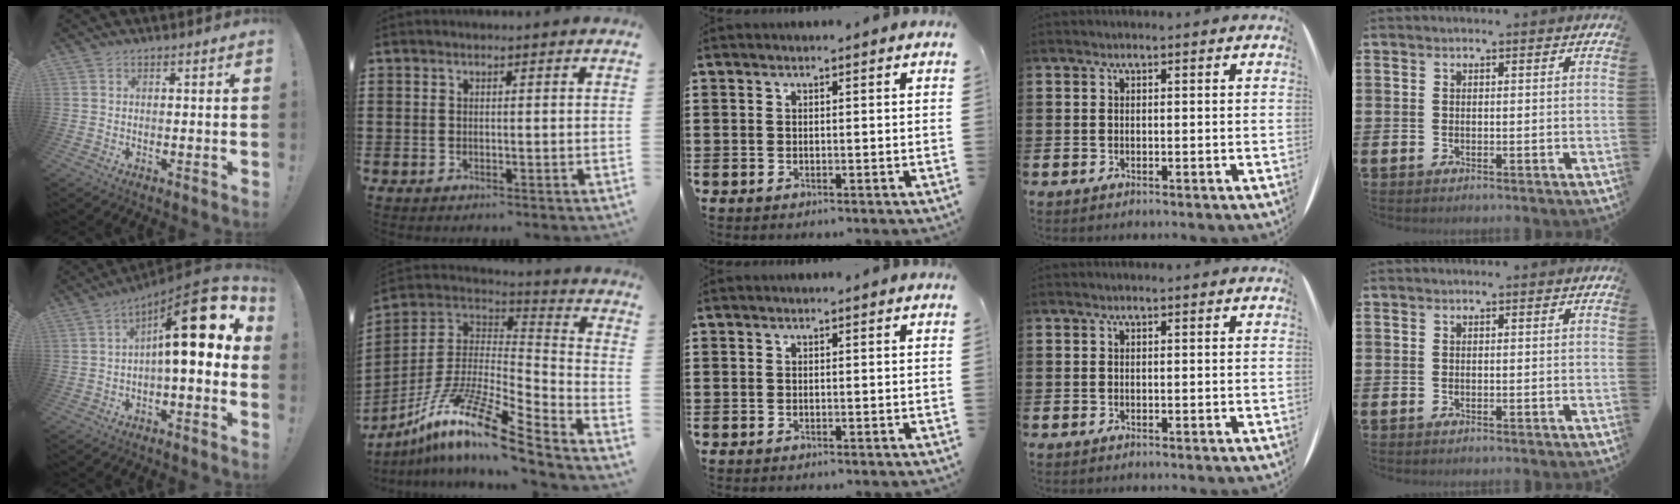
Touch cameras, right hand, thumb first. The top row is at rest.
{"thumb": {"total": 18.7, "force": [4.3, 4.7, 17.6], "torque": [-0.267, -0.020, 0.066]}, "index": {"total": 14.1, "force": [-10.0, 1.9, 9.8], "torque": [-0.196, 0.008, -0.195]}}